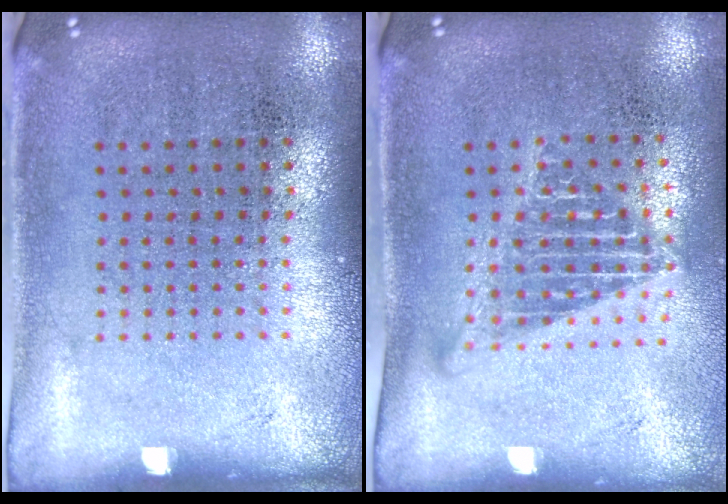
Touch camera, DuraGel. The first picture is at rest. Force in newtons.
{"total": 1.4, "press": 1.2, "slide": 0.8}